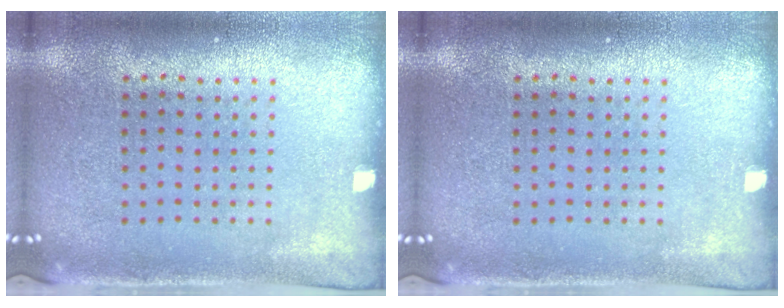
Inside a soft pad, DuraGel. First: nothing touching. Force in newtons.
{"total": 0.0}